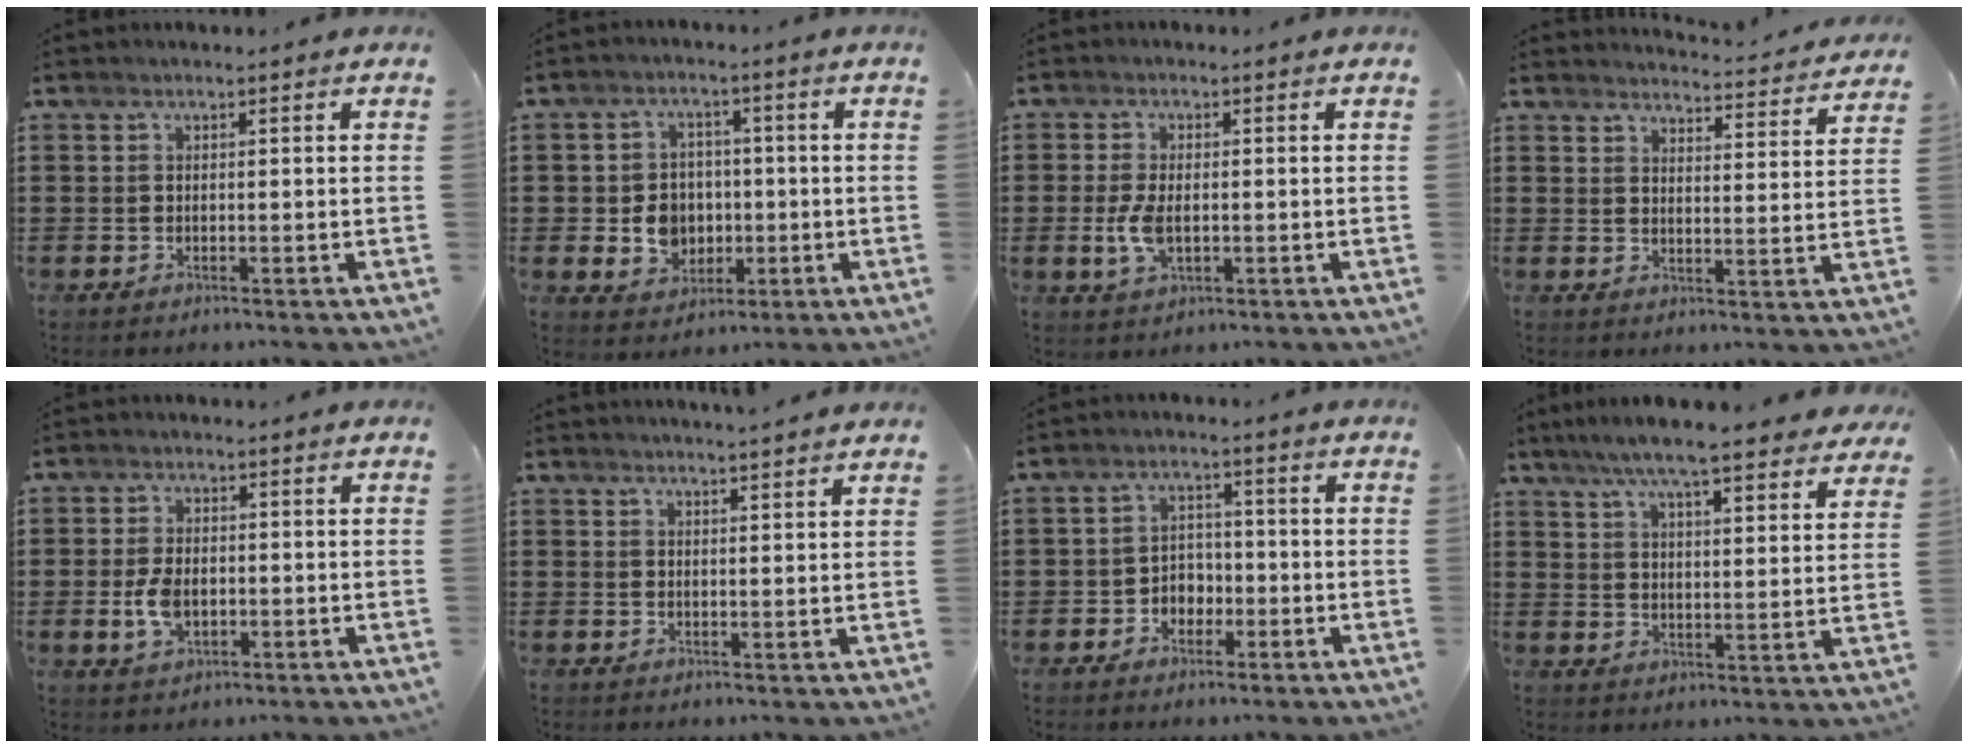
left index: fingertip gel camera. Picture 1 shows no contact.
{"total": 5.9, "force": [-0.5, 5.3, 2.5], "torque": [-0.055, 0.011, -0.008]}
{"total": 4.6, "force": [-0.6, 2.4, 3.8], "torque": [-0.098, -0.006, -0.018]}
{"total": 3.7, "force": [3.6, -0.1, 0.3], "torque": [-0.007, -0.033, 0.058]}
{"total": 4.7, "force": [-0.7, 2.7, 3.8], "torque": [-0.097, -0.006, -0.019]}
{"total": 2.6, "force": [2.5, -0.6, 0.2], "torque": [-0.010, -0.008, 0.047]}
{"total": 3.4, "force": [-1.8, 2.7, 1.2], "torque": [-0.030, 0.008, -0.040]}
{"total": 7.4, "force": [6.6, 0.1, 3.5], "torque": [-0.091, -0.028, 0.114]}